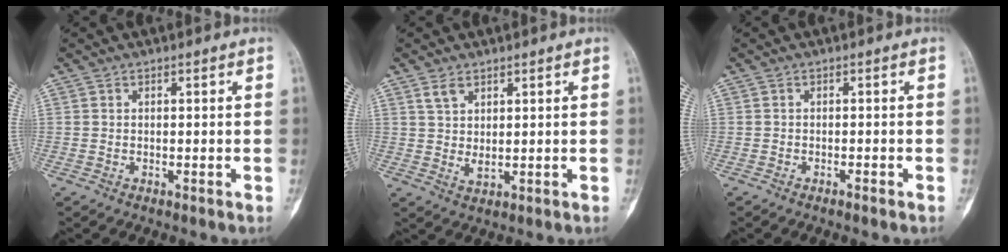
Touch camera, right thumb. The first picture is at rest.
{"total": 3.7, "force": [2.0, 2.0, 2.4], "torque": [-0.046, -0.014, 0.046]}
{"total": 0.8, "force": [-0.6, 0.1, 0.5], "torque": [-0.014, 0.004, -0.008]}